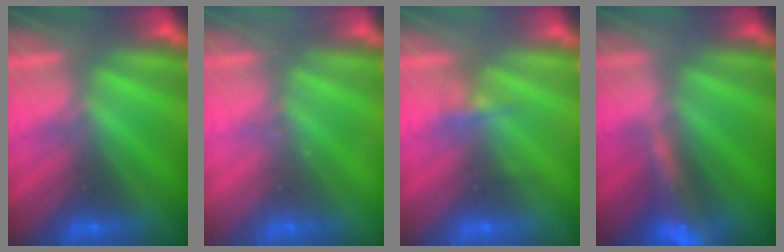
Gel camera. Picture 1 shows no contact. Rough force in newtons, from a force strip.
{"total": 2.1}
{"total": 2.1}
{"total": 9.6}